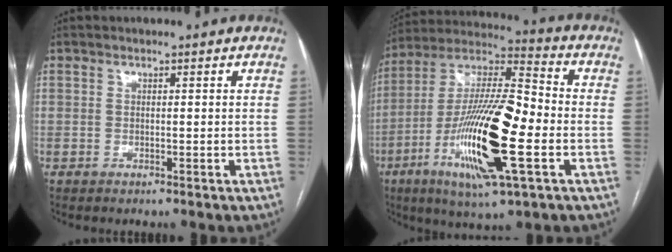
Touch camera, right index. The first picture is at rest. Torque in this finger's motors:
{"motor_torque": [2.14, 0.00, 0.70, 0.21]}